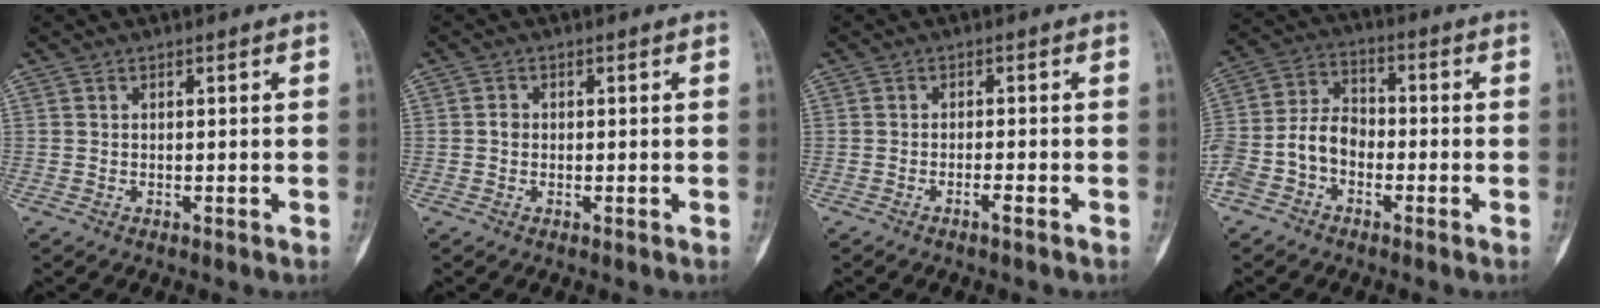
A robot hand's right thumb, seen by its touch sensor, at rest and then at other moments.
{"total": 1.2, "force": [-0.1, 1.0, 0.5], "torque": [-0.004, 0.004, -0.004]}
{"total": 1.5, "force": [-1.0, 0.0, 1.1], "torque": [-0.023, 0.004, -0.020]}
{"total": 10.1, "force": [-3.4, 7.3, 6.1], "torque": [-0.120, 0.040, -0.073]}